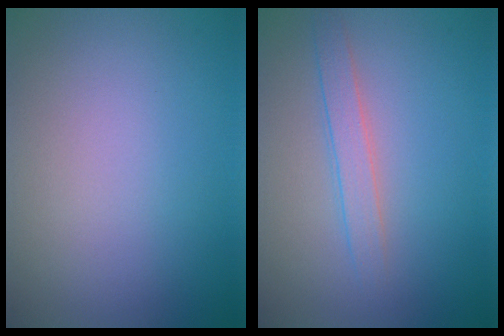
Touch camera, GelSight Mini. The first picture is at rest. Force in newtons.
{"total": 1.9, "press": 1.9, "slide": 0.1}